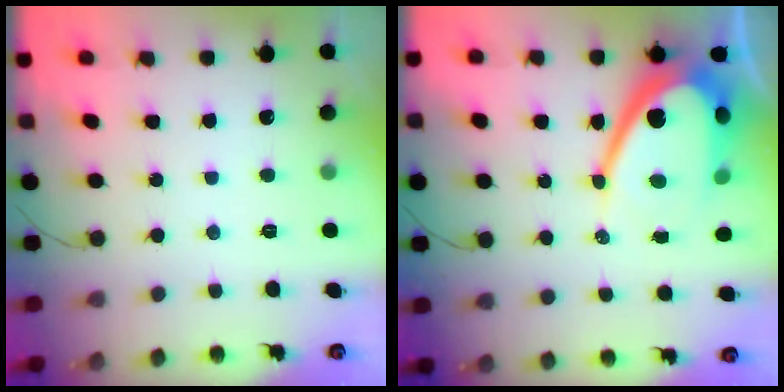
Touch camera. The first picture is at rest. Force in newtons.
{"total": 16.9, "press": 16.8, "slide": 1.5}